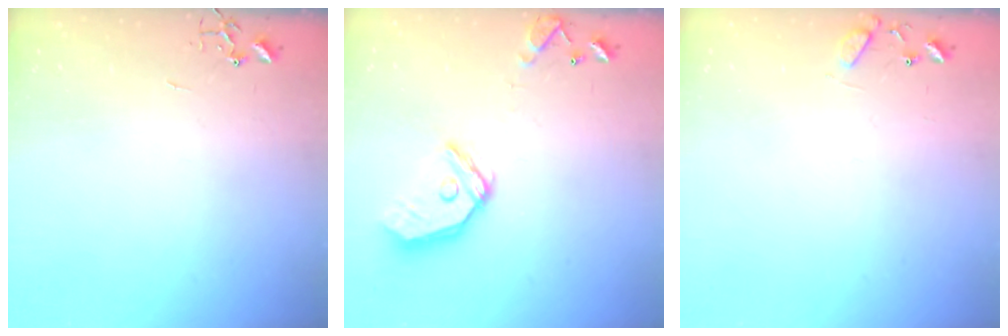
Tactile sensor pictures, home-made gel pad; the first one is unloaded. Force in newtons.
{"total": 14.6, "press": 14.4, "slide": 1.8}
{"total": 9.0, "press": 9.0, "slide": 0.6}